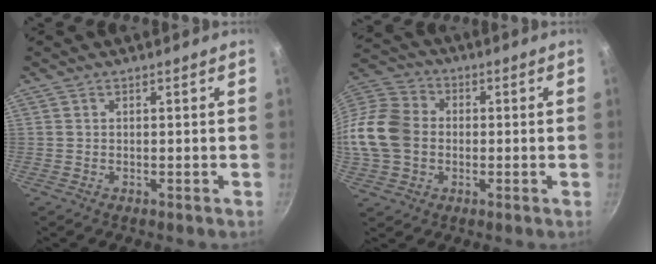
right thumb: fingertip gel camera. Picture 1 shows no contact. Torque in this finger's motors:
{"motor_torque": [2.09, 2.16, 0.39, -0.36, 0.35]}